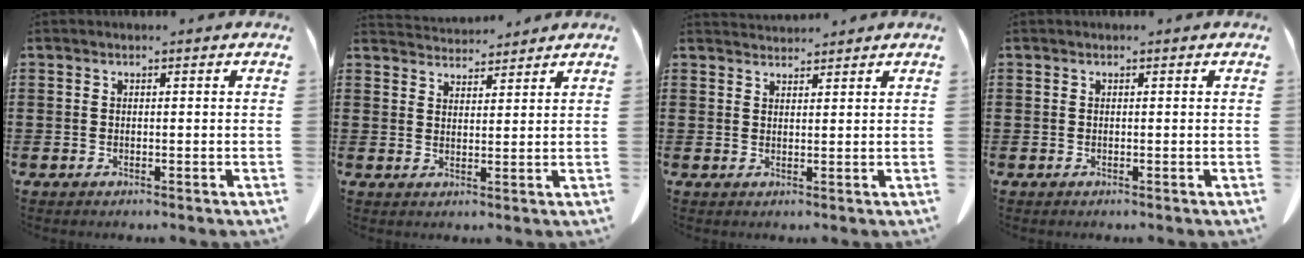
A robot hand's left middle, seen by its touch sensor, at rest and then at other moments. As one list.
[{"total": 3.8, "force": [3.7, 0.6, 0.2], "torque": [-0.014, -0.012, 0.071]}, {"total": 2.0, "force": [2.0, 0.2, -0.1], "torque": [-0.003, -0.004, 0.039]}, {"total": 0.0}]